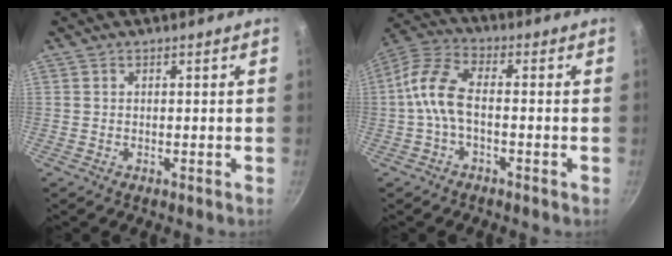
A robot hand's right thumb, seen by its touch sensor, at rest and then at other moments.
{"total": 8.2, "force": [-1.9, 4.2, 6.8], "torque": [-0.148, 0.033, -0.051]}